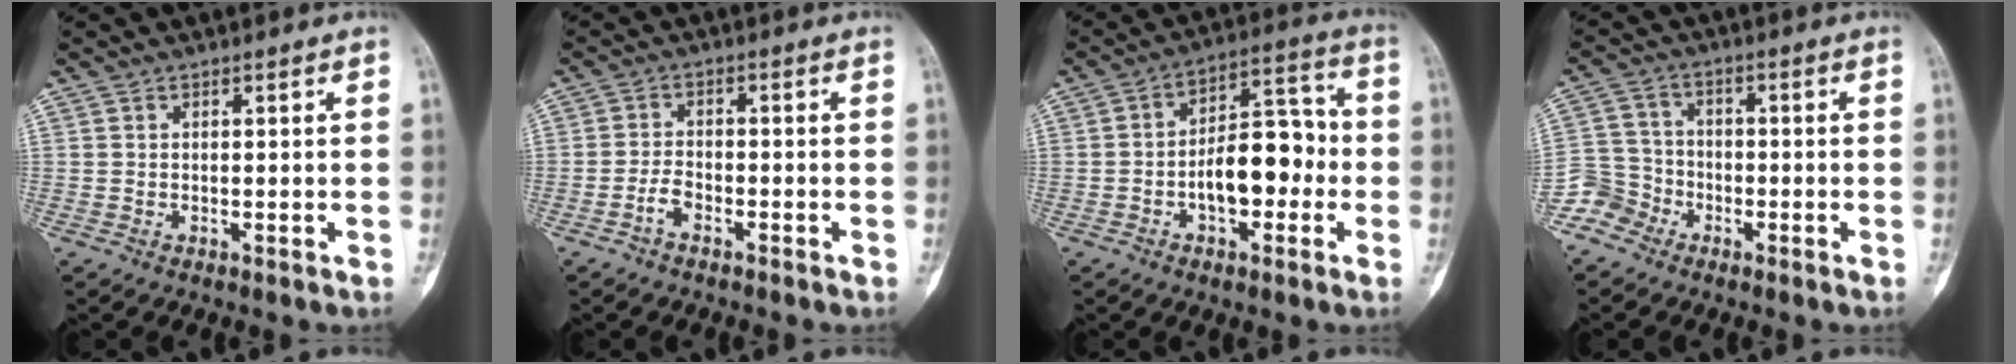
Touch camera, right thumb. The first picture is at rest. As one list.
[{"total": 2.9, "force": [-1.9, 1.4, 1.7], "torque": [-0.032, 0.015, -0.038]}, {"total": 12.1, "force": [-2.4, 6.7, 9.7], "torque": [-0.124, 0.045, -0.046]}, {"total": 6.1, "force": [-4.1, 4.5, 0.1], "torque": [0.022, 0.029, -0.095]}]